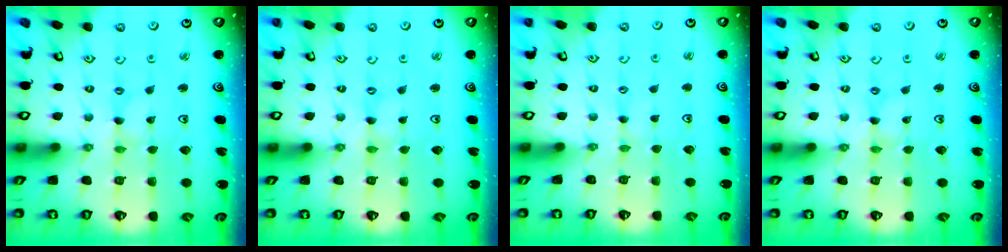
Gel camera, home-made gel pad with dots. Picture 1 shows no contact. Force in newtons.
{"total": 0.0}
{"total": 2.1, "press": 2.1, "slide": 0.3}
{"total": 0.0}